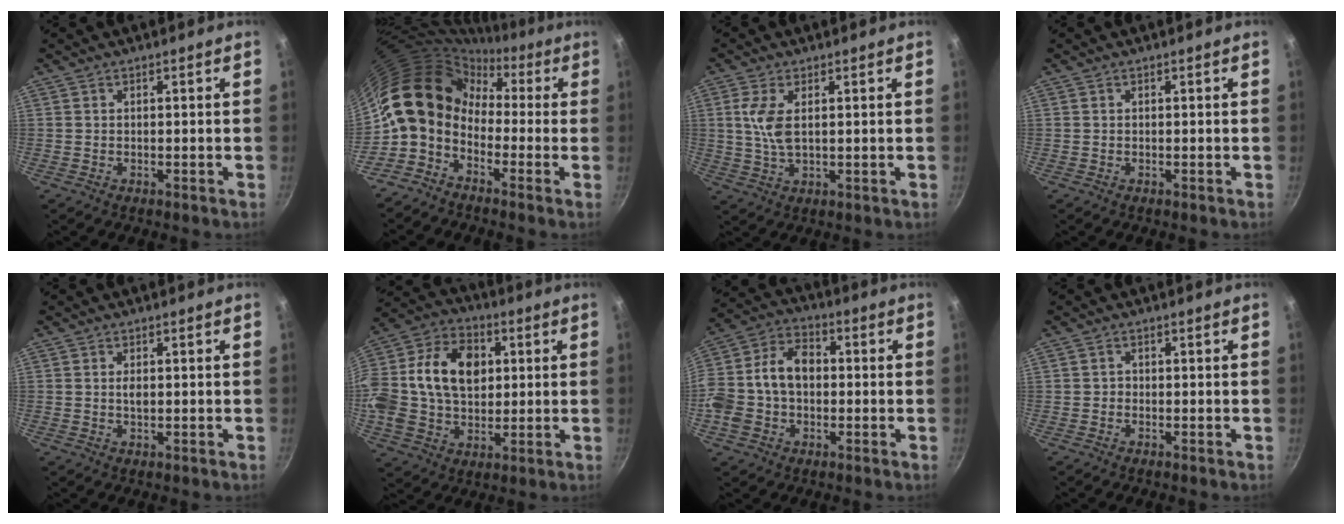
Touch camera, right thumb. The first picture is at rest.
{"total": 13.5, "force": [-1.0, 10.7, 8.2], "torque": [-0.119, 0.046, -0.044]}
{"total": 6.0, "force": [1.3, 2.7, 5.1], "torque": [-0.109, 0.000, 0.030]}
{"total": 0.0}
{"total": 1.6, "force": [0.2, 0.9, 1.3], "torque": [-0.021, 0.001, 0.002]}
{"total": 22.5, "force": [3.1, 16.2, 15.3], "torque": [-0.274, 0.030, 0.045]}
{"total": 14.3, "force": [-0.6, 10.4, 9.9], "torque": [-0.171, 0.040, -0.026]}
{"total": 0.7, "force": [-0.3, 0.6, 0.1], "torque": [0.000, 0.002, -0.007]}